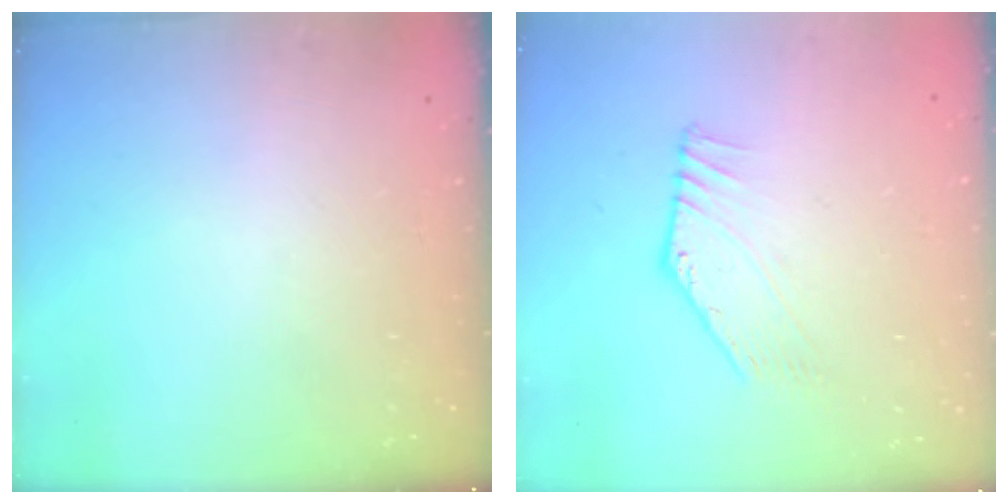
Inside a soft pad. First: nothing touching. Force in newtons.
{"total": 2.9, "press": 2.9, "slide": 0.2}